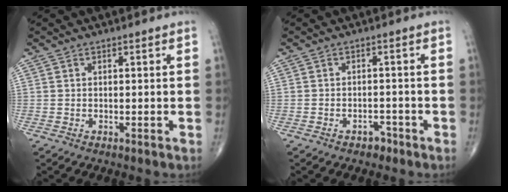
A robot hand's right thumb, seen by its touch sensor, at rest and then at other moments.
{"total": 2.1, "force": [-1.5, 1.3, 0.6], "torque": [-0.005, 0.011, -0.019]}